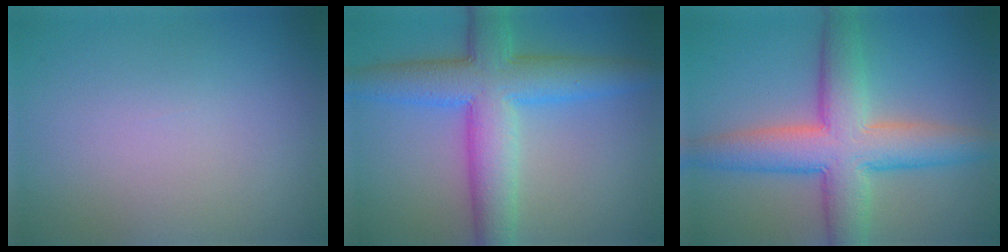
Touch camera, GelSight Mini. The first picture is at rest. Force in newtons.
{"total": 8.4, "press": 8.4, "slide": 0.1}
{"total": 8.4, "press": 8.4, "slide": 0.3}